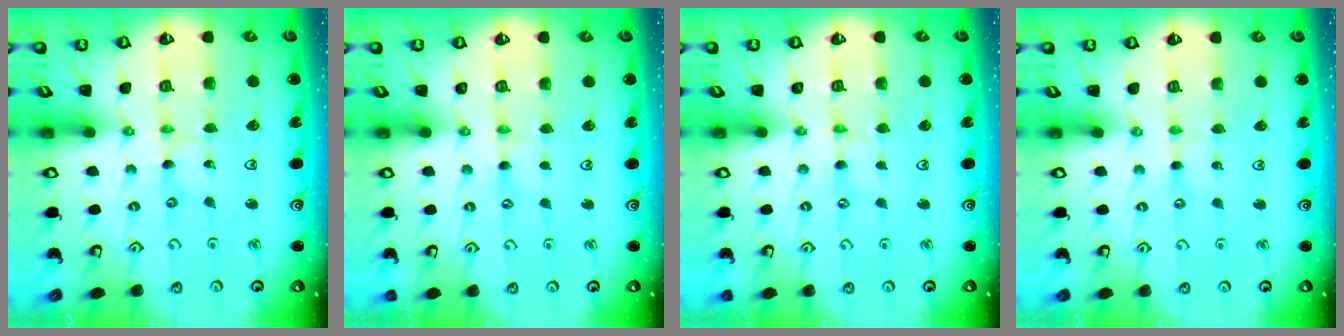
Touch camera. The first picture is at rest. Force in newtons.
{"total": 1.4, "press": 1.3, "slide": 0.4}
{"total": 1.2, "press": 1.2, "slide": 0.3}
{"total": 0.0}